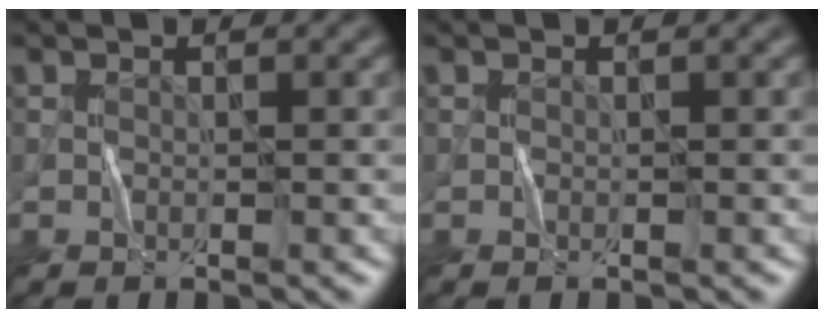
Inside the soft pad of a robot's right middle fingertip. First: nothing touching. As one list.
[{"total": 0.0}]